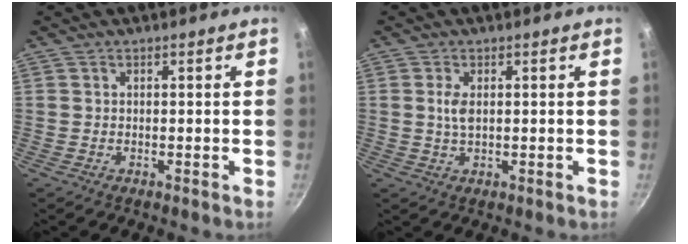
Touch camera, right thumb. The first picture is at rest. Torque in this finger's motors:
{"motor_torque": [0.62, 1.20, 0.64, 0.67, 0.03]}